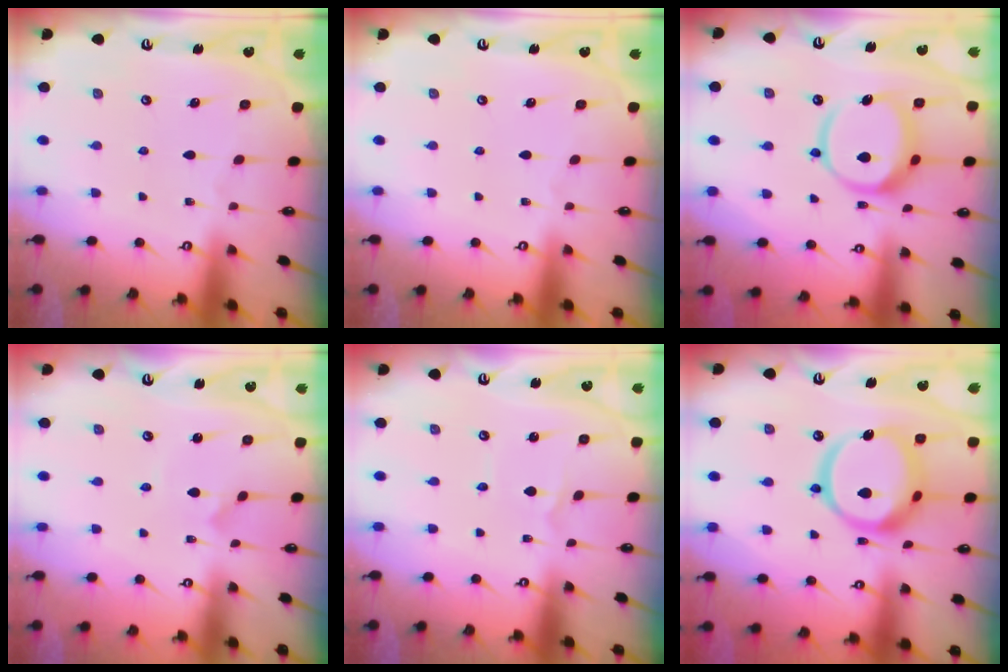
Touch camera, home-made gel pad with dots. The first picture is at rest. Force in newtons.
{"total": 0.0}
{"total": 12.3, "press": 12.2, "slide": 1.5}
{"total": 2.8, "press": 2.7, "slide": 0.3}
{"total": 1.1, "press": 1.1, "slide": 0.1}
{"total": 18.3, "press": 18.1, "slide": 2.1}